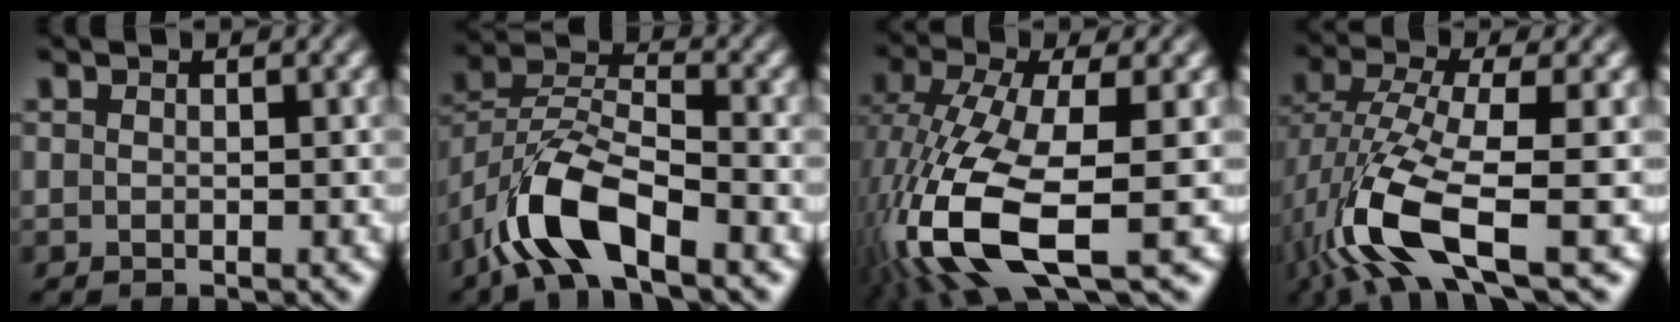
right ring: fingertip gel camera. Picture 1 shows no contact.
{"total": 5.9, "force": [-2.3, 3.6, 4.1], "torque": [-0.099, -0.020, -0.035]}
{"total": 9.6, "force": [-2.6, 4.3, 8.1], "torque": [-0.212, -0.057, -0.006]}
{"total": 8.0, "force": [-2.2, 3.6, 6.8], "torque": [-0.157, -0.038, -0.018]}